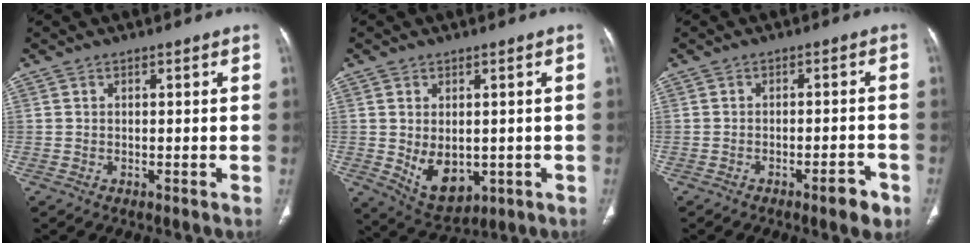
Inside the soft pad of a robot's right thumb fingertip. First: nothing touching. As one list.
[{"total": 8.3, "force": [-1.0, 5.4, 6.2], "torque": [-0.076, -0.012, 0.008]}, {"total": 4.4, "force": [-2.8, 1.2, 3.2], "torque": [-0.032, 0.016, -0.037]}]